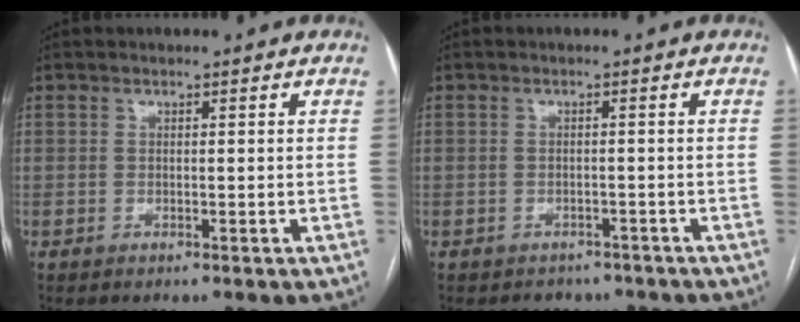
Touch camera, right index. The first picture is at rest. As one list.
[{"total": 3.9, "force": [-3.1, 2.3, 0.1], "torque": [-0.003, 0.010, -0.039]}]